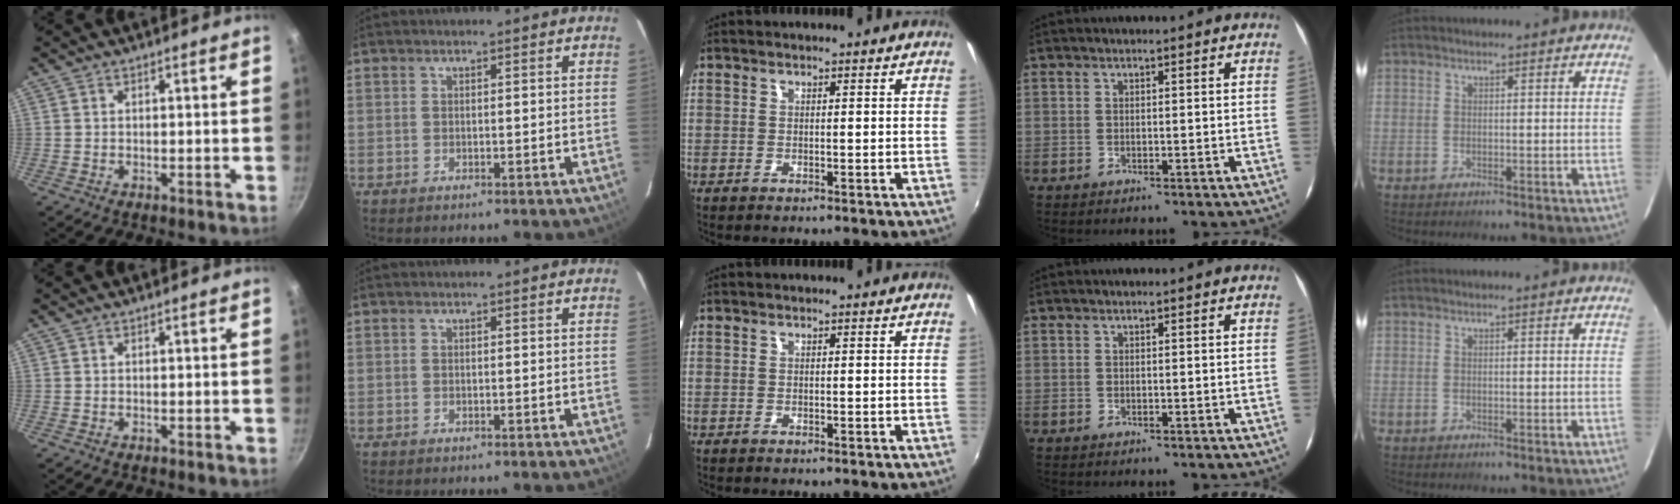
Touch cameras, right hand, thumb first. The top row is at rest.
{}